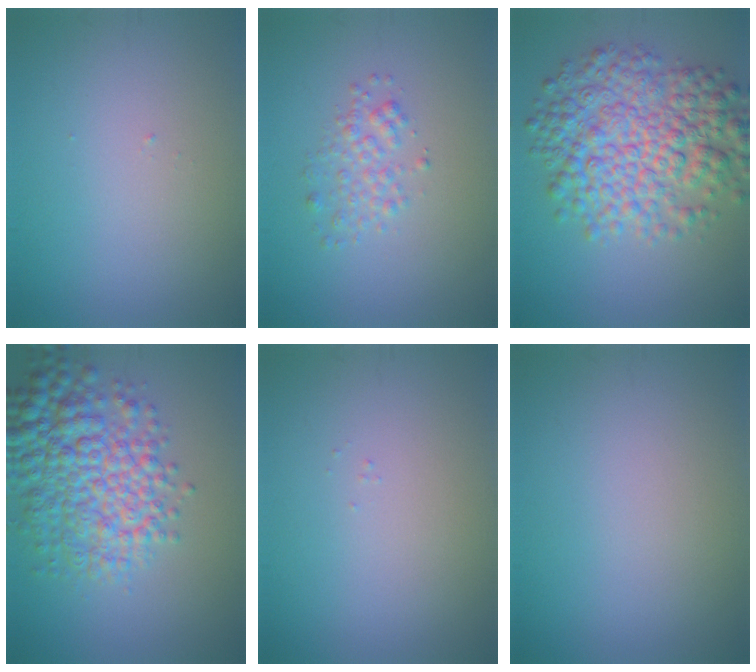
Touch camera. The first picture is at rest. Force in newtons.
{"total": 2.0, "press": 2.0, "slide": 0.1}
{"total": 8.8, "press": 8.8, "slide": 0.1}
{"total": 8.2, "press": 8.2, "slide": 0.2}
{"total": 0.0}
{"total": 0.0}